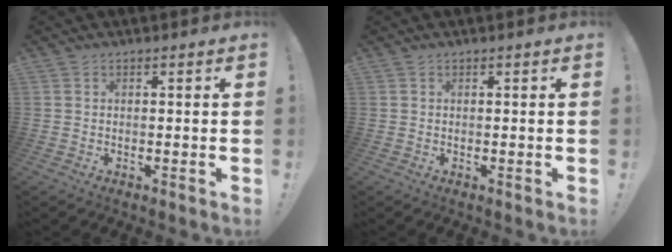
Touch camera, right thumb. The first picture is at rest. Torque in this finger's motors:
{"motor_torque": [-0.30, -0.01, -0.16, 0.08, -0.02]}